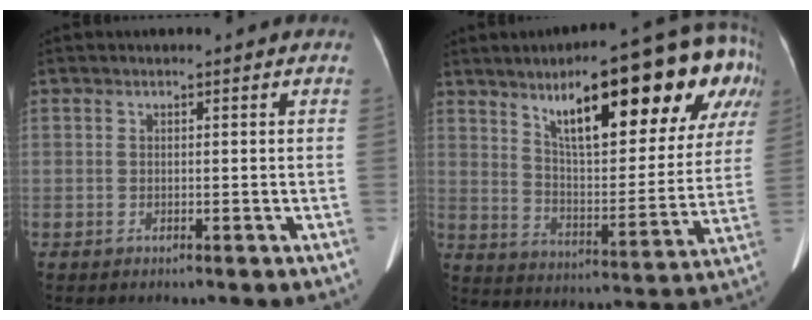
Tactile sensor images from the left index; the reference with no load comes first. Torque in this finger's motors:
{"motor_torque": [1.01, -0.79, 0.80, 0.21]}